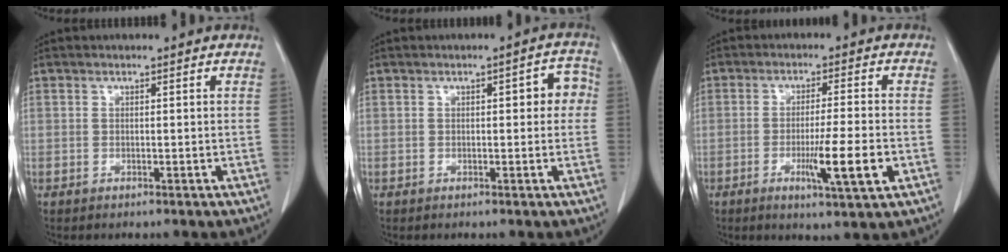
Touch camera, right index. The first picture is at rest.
{"total": 3.9, "force": [0.5, 1.6, 3.5], "torque": [-0.031, 0.020, 0.002]}
{"total": 8.3, "force": [-2.6, -0.2, 7.9], "torque": [-0.127, -0.017, -0.043]}